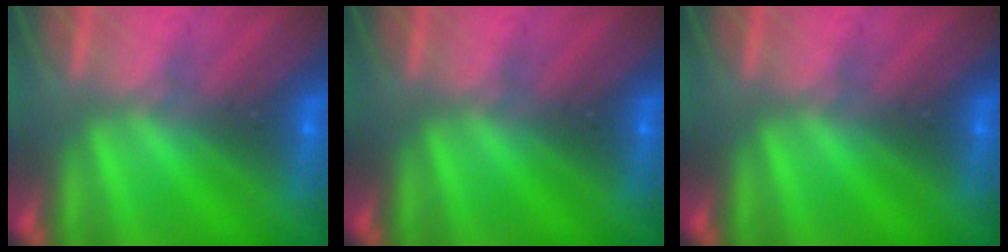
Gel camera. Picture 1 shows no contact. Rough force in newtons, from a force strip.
{"total": 0.0}
{"total": 0.0}